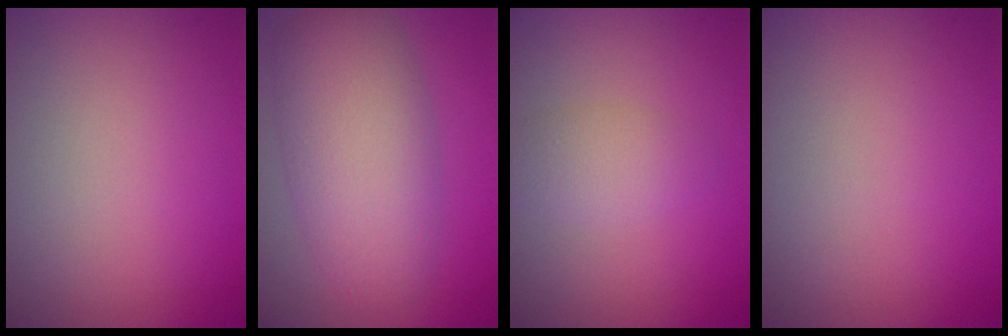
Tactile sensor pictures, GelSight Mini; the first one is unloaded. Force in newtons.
{"total": 7.7, "press": 7.6, "slide": 0.5}
{"total": 1.2, "press": 1.2, "slide": 0.2}
{"total": 0.0}